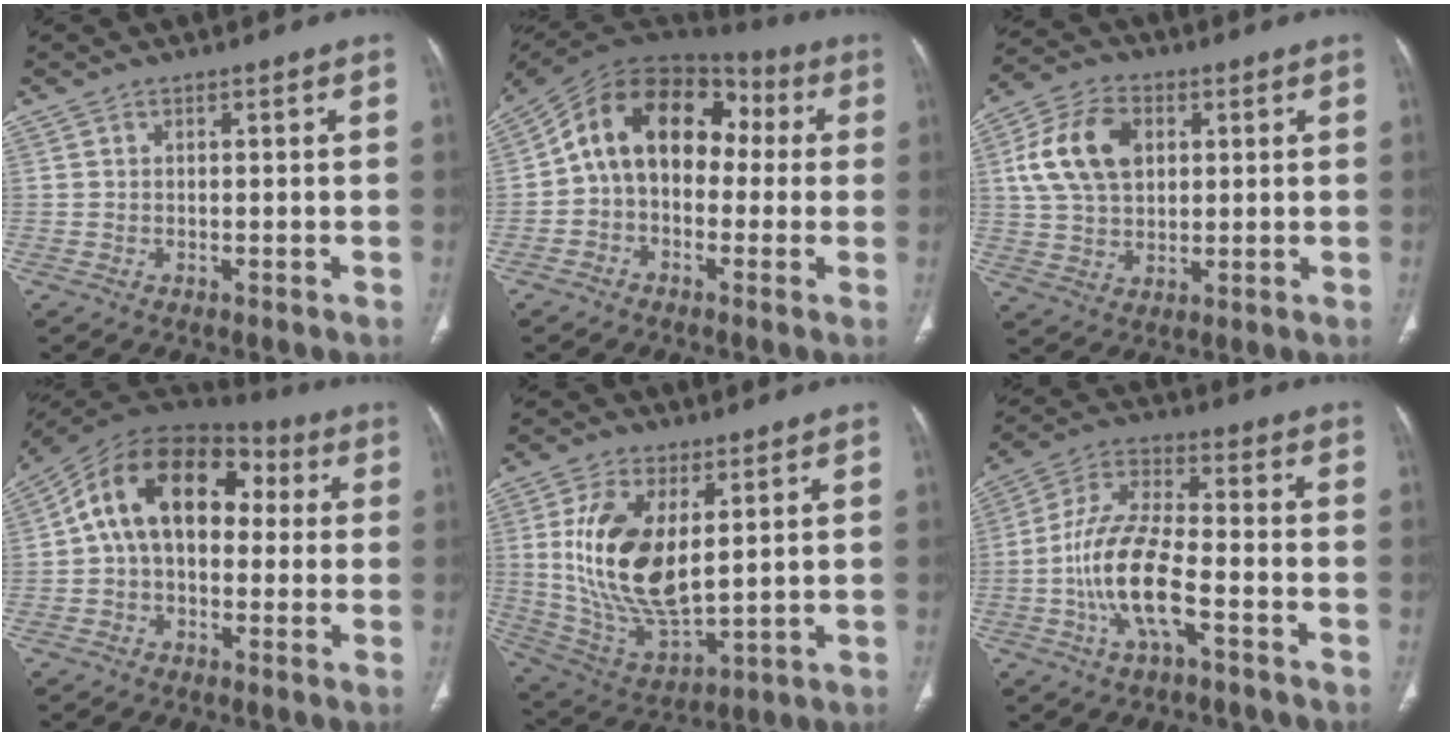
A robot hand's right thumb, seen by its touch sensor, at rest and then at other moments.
{"total": 16.1, "force": [1.1, 11.4, 11.3], "torque": [-0.144, 0.057, 0.003]}
{"total": 13.1, "force": [3.3, 9.0, 8.9], "torque": [-0.152, 0.007, 0.059]}
{"total": 17.7, "force": [2.3, 11.7, 13.1], "torque": [-0.186, 0.050, 0.026]}
{"total": 17.1, "force": [4.0, 8.5, 14.3], "torque": [-0.271, -0.023, 0.091]}
{"total": 13.7, "force": [-4.5, 5.3, 11.8], "torque": [-0.238, 0.038, -0.085]}